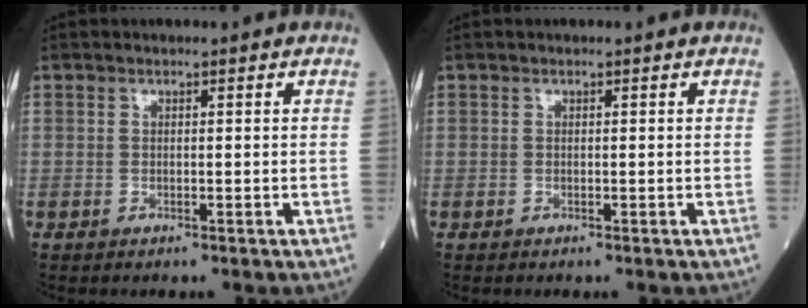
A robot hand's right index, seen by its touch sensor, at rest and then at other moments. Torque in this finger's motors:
{"motor_torque": [0.02, 0.00, 0.01, -0.01]}